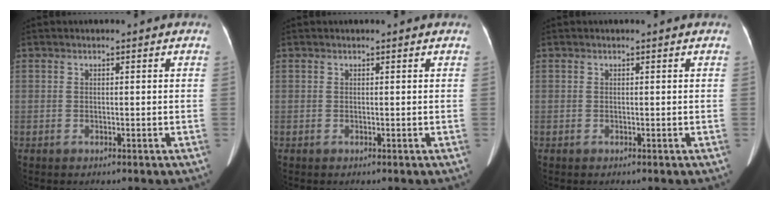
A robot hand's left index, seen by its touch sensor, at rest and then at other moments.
{"total": 0.0}
{"total": 0.0}